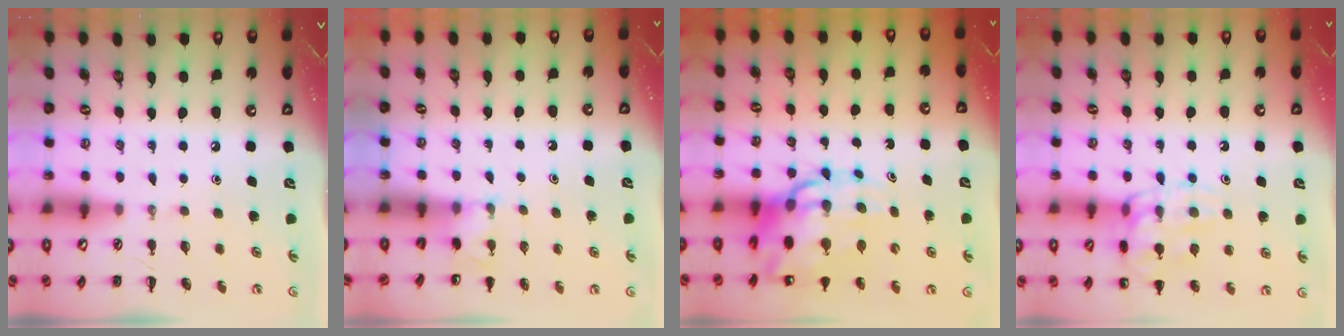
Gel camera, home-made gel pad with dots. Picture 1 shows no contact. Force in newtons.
{"total": 3.1, "press": 3.0, "slide": 1.0}
{"total": 16.8, "press": 16.1, "slide": 4.6}
{"total": 14.1, "press": 14.1, "slide": 1.1}